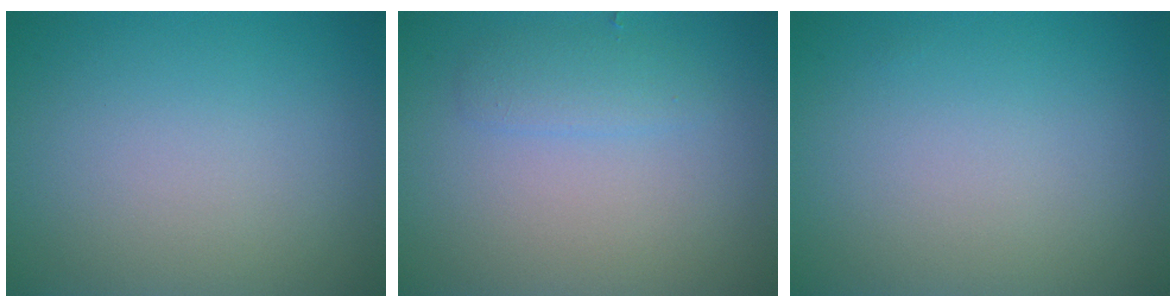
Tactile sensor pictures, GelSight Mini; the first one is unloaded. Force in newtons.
{"total": 1.7, "press": 1.7, "slide": 0.2}
{"total": 0.0}